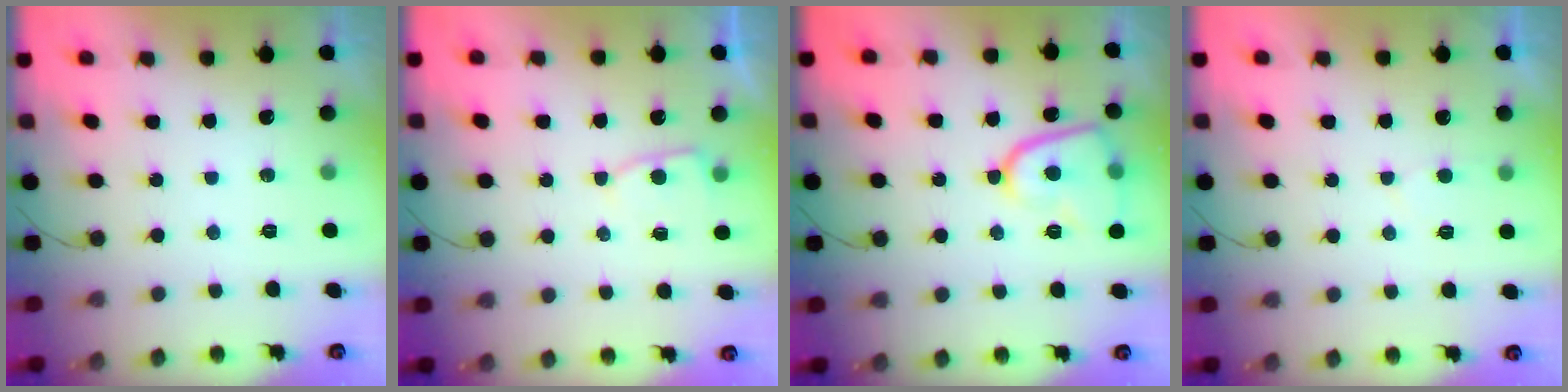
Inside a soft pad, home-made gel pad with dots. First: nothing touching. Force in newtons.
{"total": 4.9, "press": 4.9, "slide": 0.1}
{"total": 11.3, "press": 11.2, "slide": 1.5}
{"total": 2.3, "press": 2.3, "slide": 0.2}